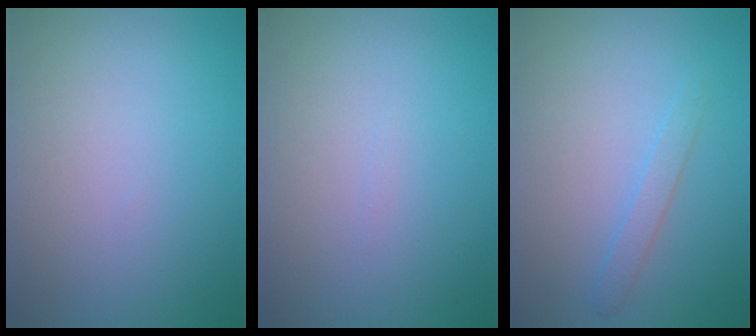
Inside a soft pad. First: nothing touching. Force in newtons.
{"total": 0.0}
{"total": 1.3, "press": 1.3, "slide": 0.1}